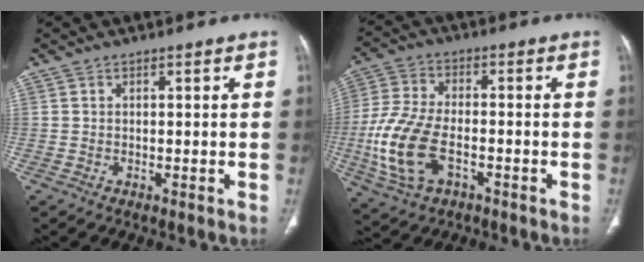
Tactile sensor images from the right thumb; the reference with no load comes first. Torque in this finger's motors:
{"motor_torque": [0.11, 0.61, 1.41, -0.25, 0.13]}